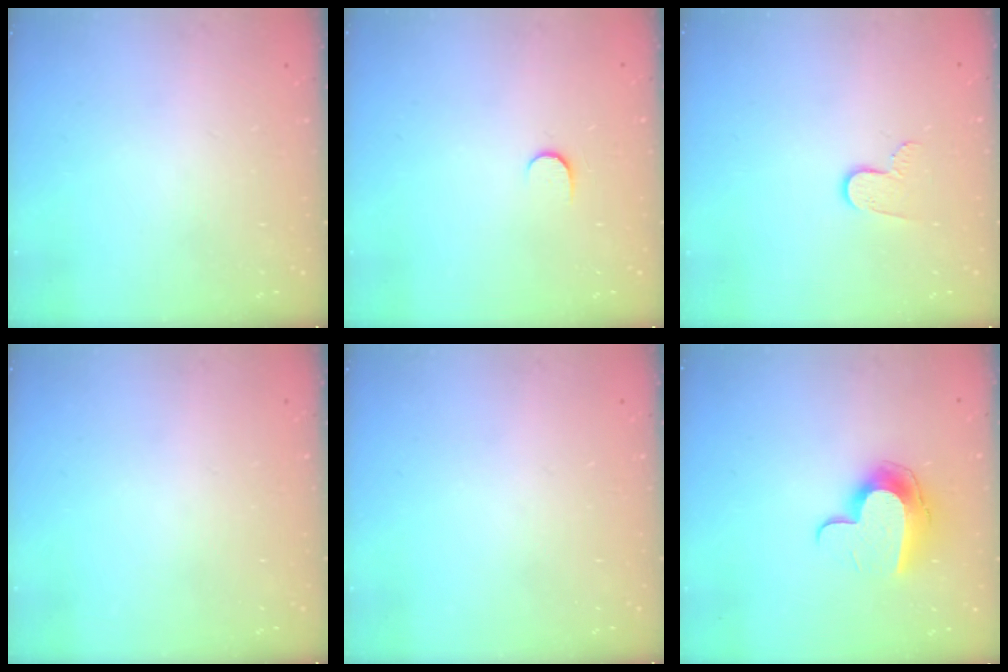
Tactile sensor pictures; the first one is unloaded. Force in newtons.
{"total": 3.9, "press": 3.9, "slide": 0.4}
{"total": 6.6, "press": 6.6, "slide": 0.6}
{"total": 0.0}
{"total": 0.0}
{"total": 11.8, "press": 11.8, "slide": 0.5}